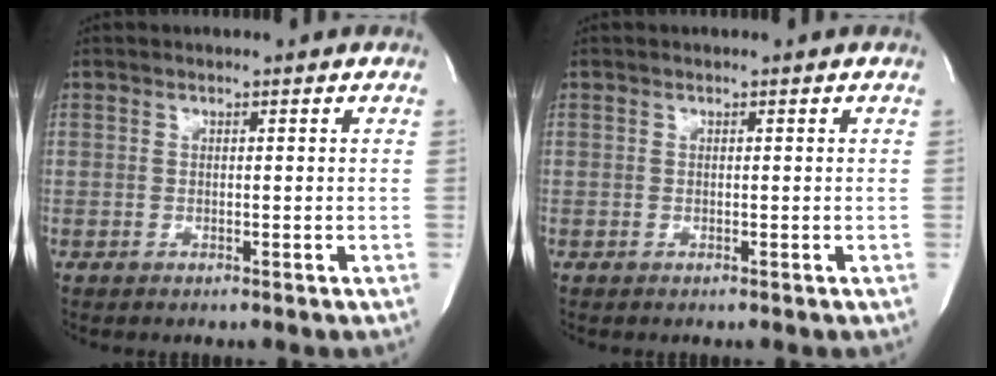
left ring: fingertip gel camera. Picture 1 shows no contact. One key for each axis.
{"total": 0.0}